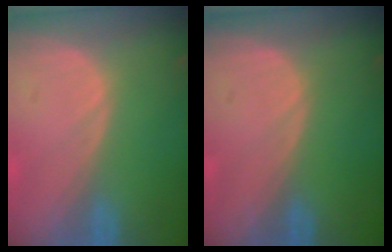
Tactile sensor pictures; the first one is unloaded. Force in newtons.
{"total": 0.0}